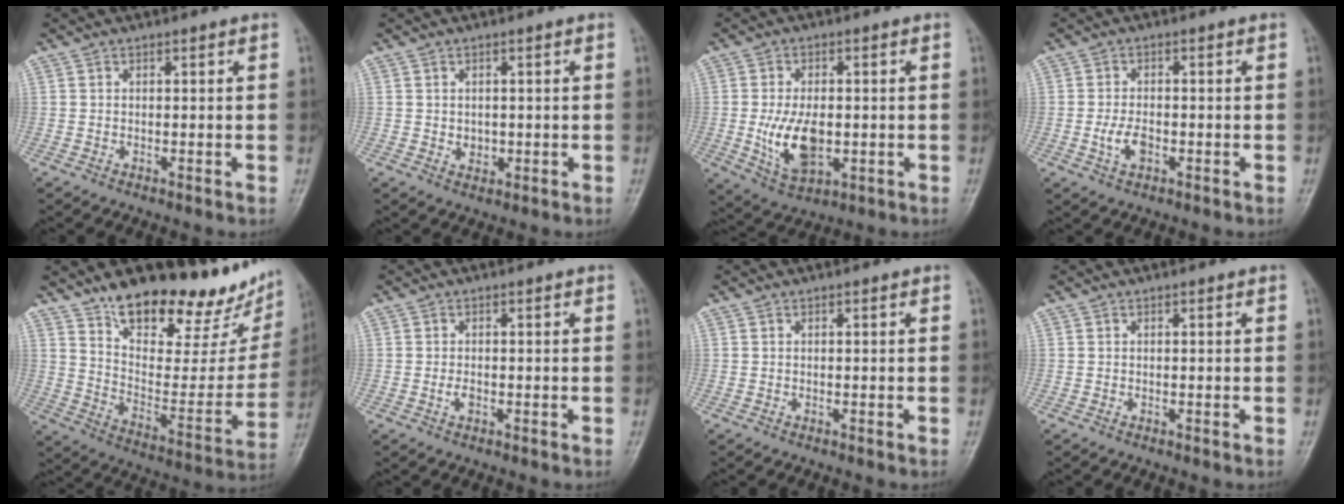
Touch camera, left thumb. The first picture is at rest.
{"total": 1.3, "force": [0.1, 1.1, 0.7], "torque": [-0.008, -0.001, 0.005]}
{"total": 9.9, "force": [-1.1, 5.7, 8.0], "torque": [-0.136, -0.008, -0.010]}
{"total": 3.7, "force": [-1.1, 2.1, 2.9], "torque": [-0.056, 0.004, -0.020]}
{"total": 26.4, "force": [19.0, 9.7, 15.4], "torque": [-0.182, -0.092, 0.288]}
{"total": 1.4, "force": [-0.4, 0.8, 1.1], "torque": [-0.021, -0.001, -0.008]}
{"total": 0.0}
{"total": 0.0}